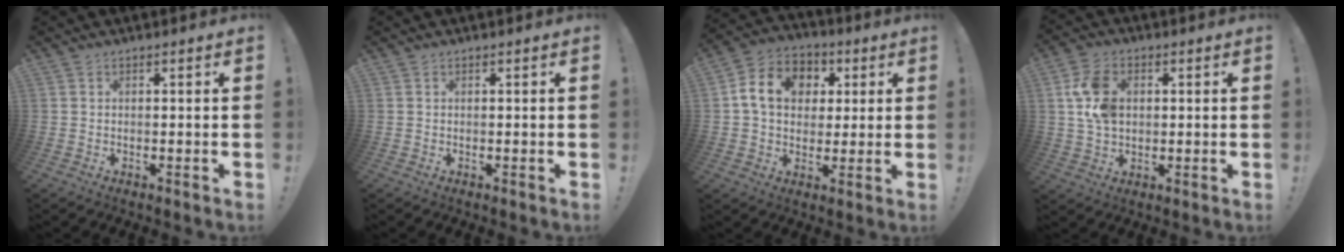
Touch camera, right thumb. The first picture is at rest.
{"total": 0.0}
{"total": 13.5, "force": [3.3, 10.9, 7.3], "torque": [-0.115, 0.010, 0.068]}
{"total": 10.7, "force": [2.1, 7.6, 7.1], "torque": [-0.135, 0.010, 0.042]}